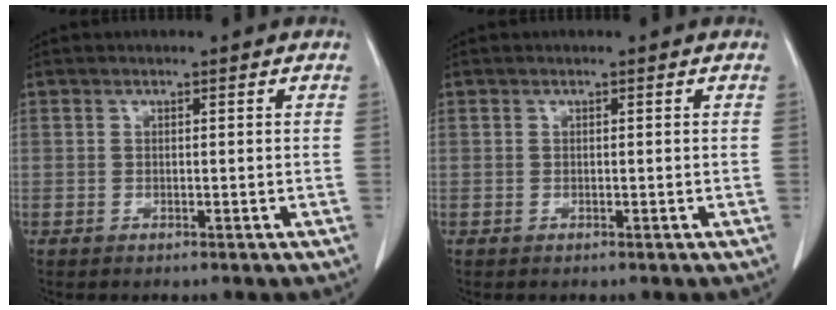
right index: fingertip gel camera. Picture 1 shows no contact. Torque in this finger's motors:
{"motor_torque": [0.01, -0.01, 0.00, 0.00]}